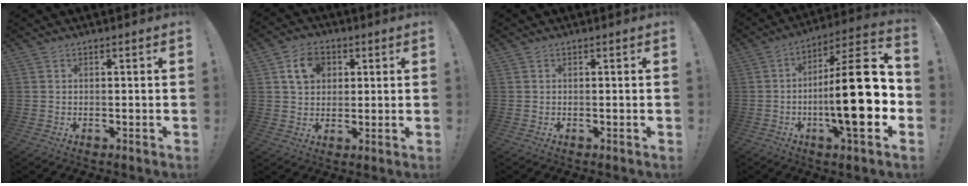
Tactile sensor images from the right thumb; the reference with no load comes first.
{"total": 8.5, "force": [3.3, 6.3, 4.6], "torque": [-0.078, 0.005, 0.064]}
{"total": 0.0}
{"total": 23.4, "force": [-3.3, 5.0, 22.6], "torque": [-0.364, 0.005, -0.059]}